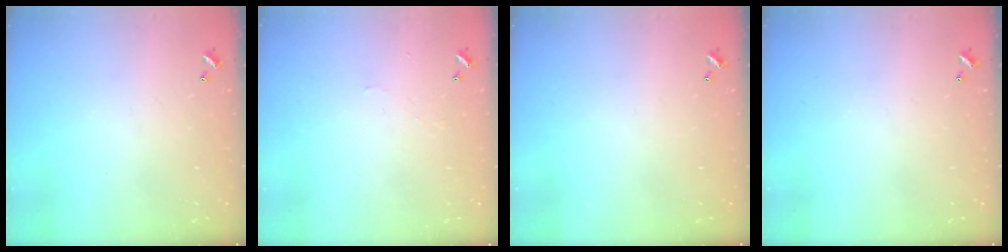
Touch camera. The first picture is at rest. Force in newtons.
{"total": 2.1, "press": 2.1, "slide": 0.6}
{"total": 0.0}
{"total": 0.0}